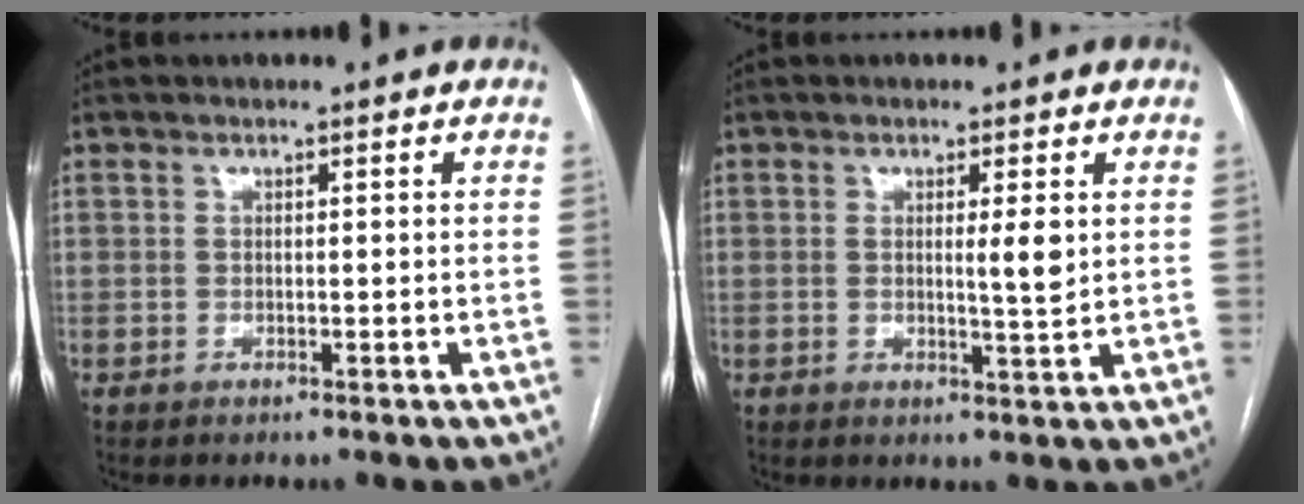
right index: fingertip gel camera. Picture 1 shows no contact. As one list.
[{"total": 3.1, "force": [0.7, 0.2, 3.0], "torque": [-0.048, -0.005, 0.010]}]